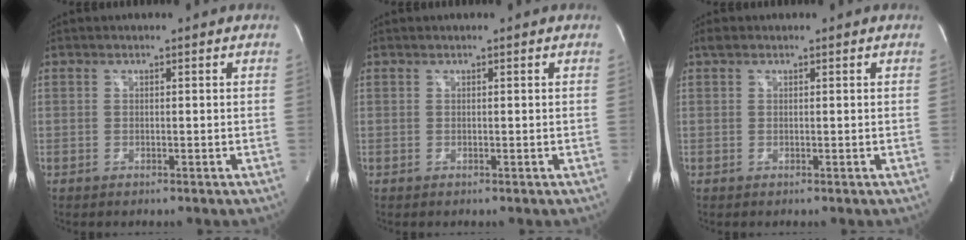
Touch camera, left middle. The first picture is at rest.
{"total": 0.0}
{"total": 0.9, "force": [0.7, 0.5, 0.4], "torque": [-0.011, 0.015, 0.011]}